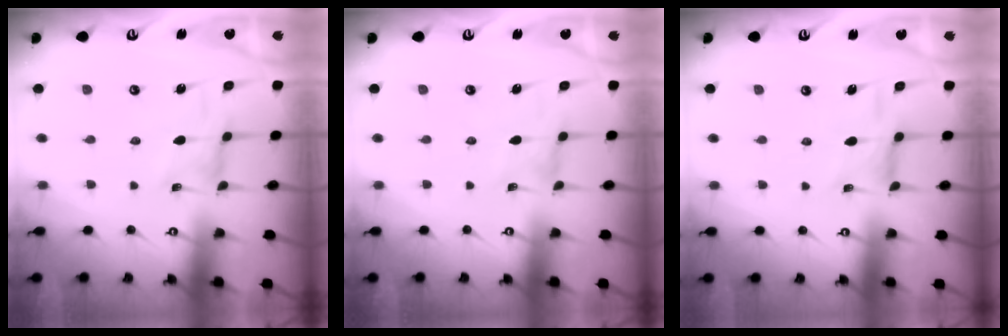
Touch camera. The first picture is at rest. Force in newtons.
{"total": 0.6, "press": 0.6, "slide": 0.2}
{"total": 4.8, "press": 4.8, "slide": 0.5}